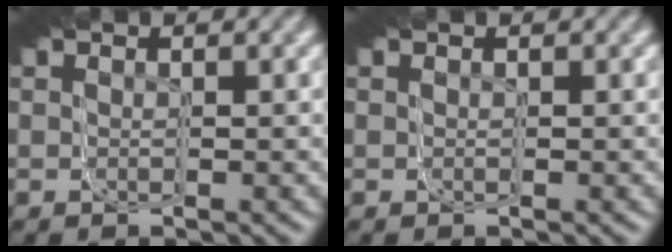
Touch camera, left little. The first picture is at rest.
{"total": 0.0}